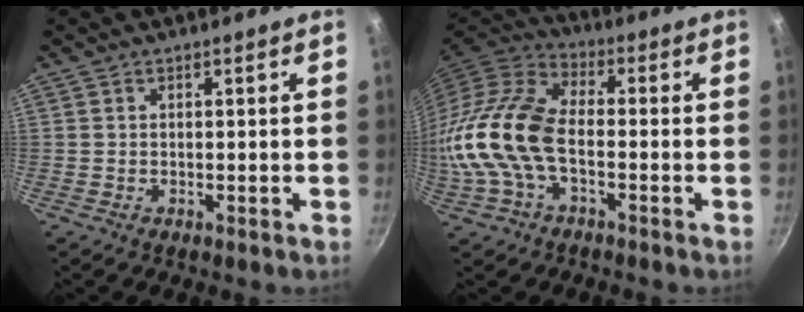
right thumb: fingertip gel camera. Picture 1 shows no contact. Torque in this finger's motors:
{"motor_torque": [-0.04, 1.73, 2.12, -0.64, 0.68]}